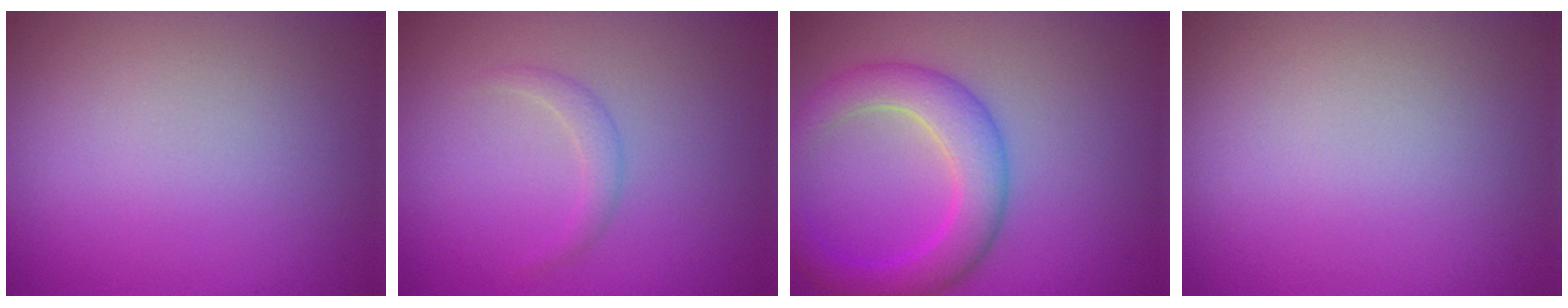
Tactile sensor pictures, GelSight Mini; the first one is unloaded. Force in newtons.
{"total": 1.2, "press": 1.1, "slide": 0.1}
{"total": 4.9, "press": 4.9, "slide": 0.1}
{"total": 0.0}